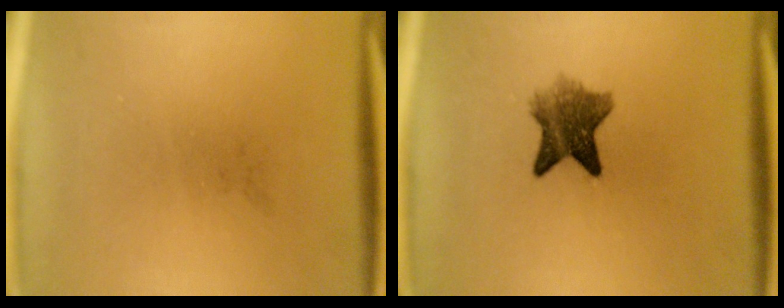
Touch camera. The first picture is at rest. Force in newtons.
{"total": 6.5}